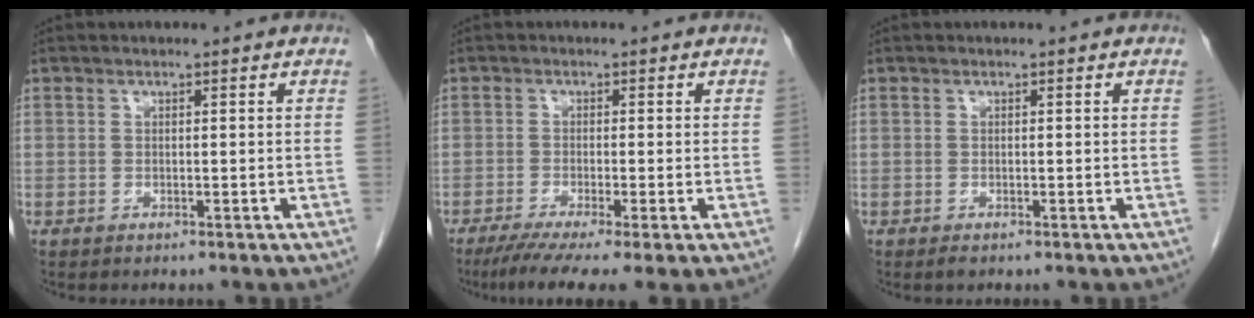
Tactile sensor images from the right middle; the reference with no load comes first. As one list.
[{"total": 8.3, "force": [-5.5, 0.4, 6.2], "torque": [-0.097, -0.024, -0.091]}, {"total": 0.6, "force": [-0.4, 0.2, 0.4], "torque": [-0.006, -0.001, -0.004]}]